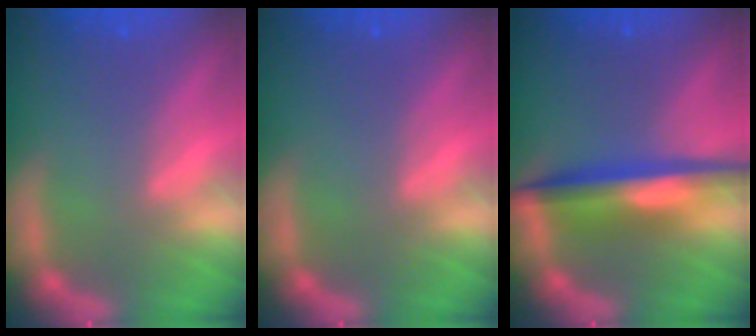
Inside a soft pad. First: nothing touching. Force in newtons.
{"total": 0.0}
{"total": 6.0}